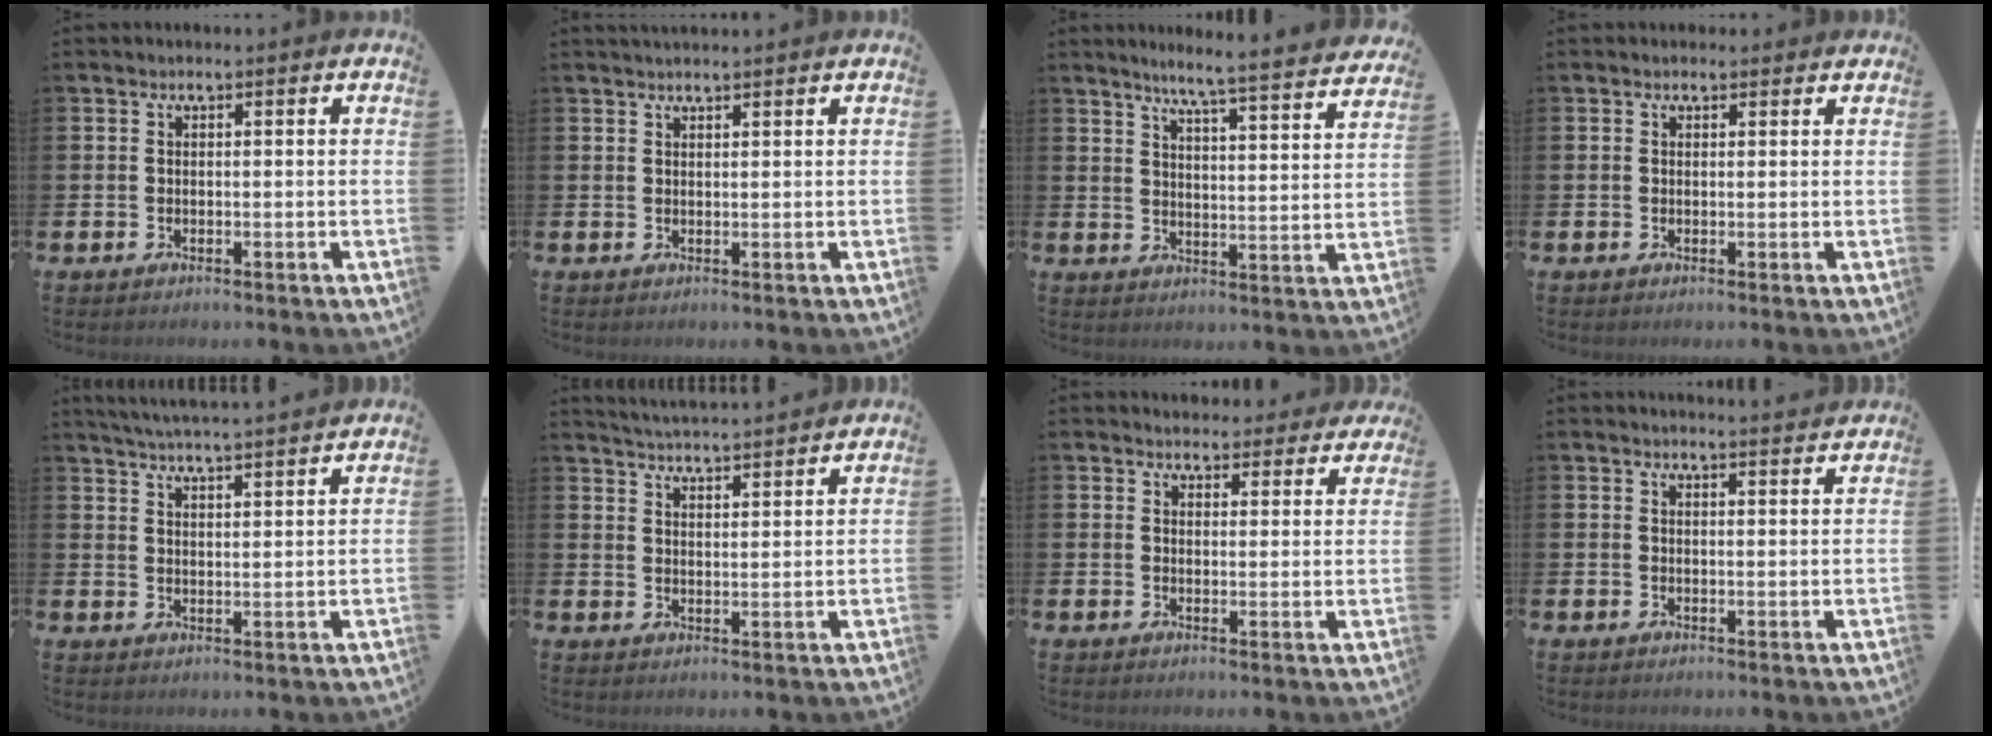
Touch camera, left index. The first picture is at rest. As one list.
[{"total": 1.4, "force": [1.3, -0.1, 0.3], "torque": [-0.004, -0.002, 0.024]}, {"total": 6.1, "force": [5.7, -0.7, 2.1], "torque": [-0.055, -0.047, 0.094]}, {"total": 0.8, "force": [0.6, 0.5, 0.1], "torque": [0.008, 0.002, 0.008]}, {"total": 4.8, "force": [4.7, -0.7, 0.5], "torque": [-0.028, -0.026, 0.084]}, {"total": 4.5, "force": [4.5, -0.3, 0.1], "torque": [-0.020, -0.030, 0.082]}, {"total": 3.7, "force": [3.5, 1.2, -0.1], "torque": [0.003, -0.020, 0.062]}, {"total": 2.3, "force": [2.3, -0.2, -0.2], "torque": [0.009, -0.017, 0.039]}]